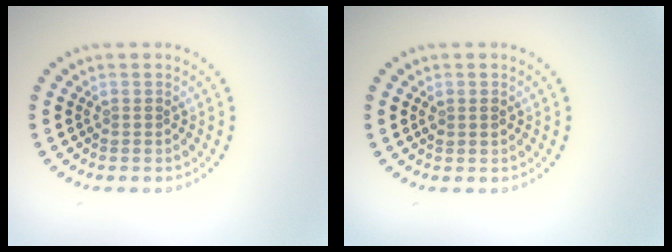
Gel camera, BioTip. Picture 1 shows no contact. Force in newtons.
{"total": 0.9, "press": 0.9, "slide": 0.1}